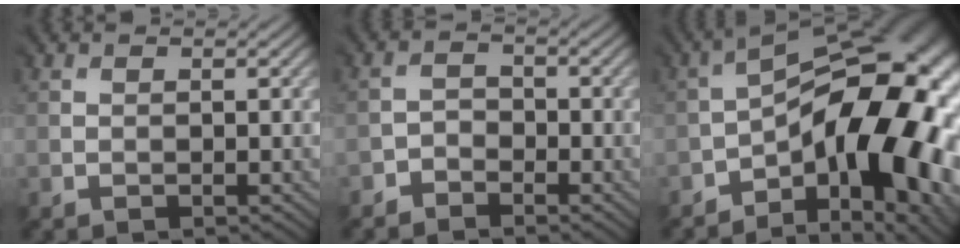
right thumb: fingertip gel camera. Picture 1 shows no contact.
{"total": 2.6, "force": [-2.3, 1.0, -0.5], "torque": [0.011, 0.001, -0.049]}
{"total": 18.6, "force": [-6.7, 7.8, 15.5], "torque": [-0.216, -0.002, -0.105]}